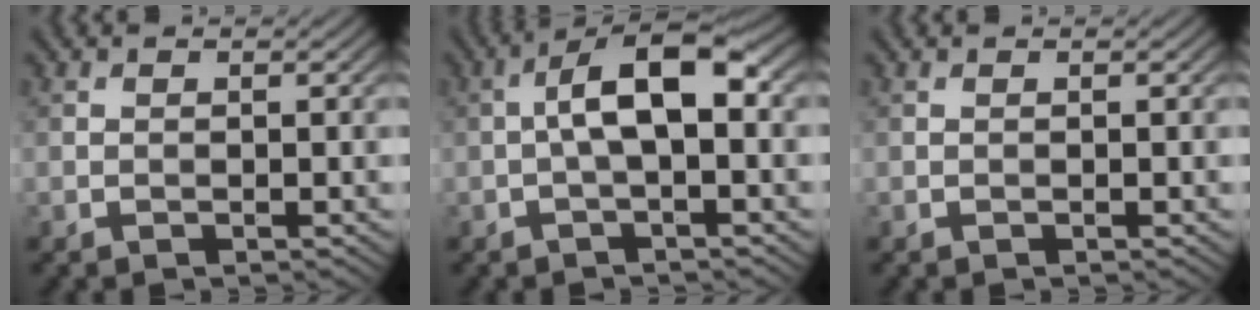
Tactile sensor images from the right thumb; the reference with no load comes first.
{"total": 6.5, "force": [-0.1, 2.3, 6.0], "torque": [-0.107, 0.016, -0.008]}
{"total": 0.0}